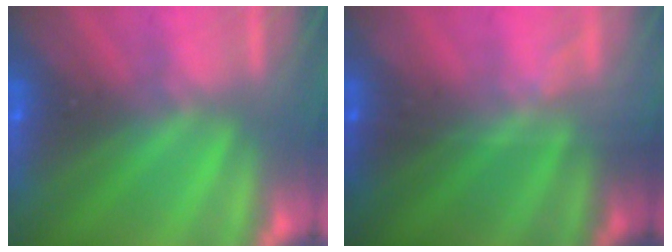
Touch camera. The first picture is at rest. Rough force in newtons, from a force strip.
{"total": 1.6}